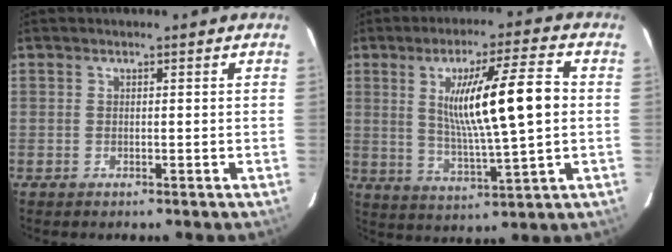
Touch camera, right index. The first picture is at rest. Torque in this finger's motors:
{"motor_torque": [1.15, 0.62, 0.66, 0.16]}